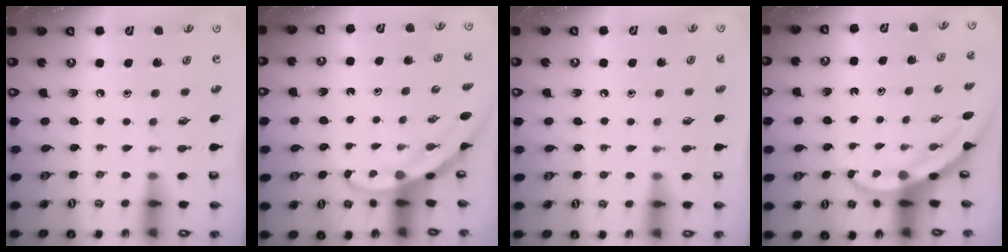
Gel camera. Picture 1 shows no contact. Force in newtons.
{"total": 2.9, "press": 2.9, "slide": 0.2}
{"total": 1.7, "press": 1.7, "slide": 0.1}
{"total": 3.8, "press": 3.8, "slide": 0.5}